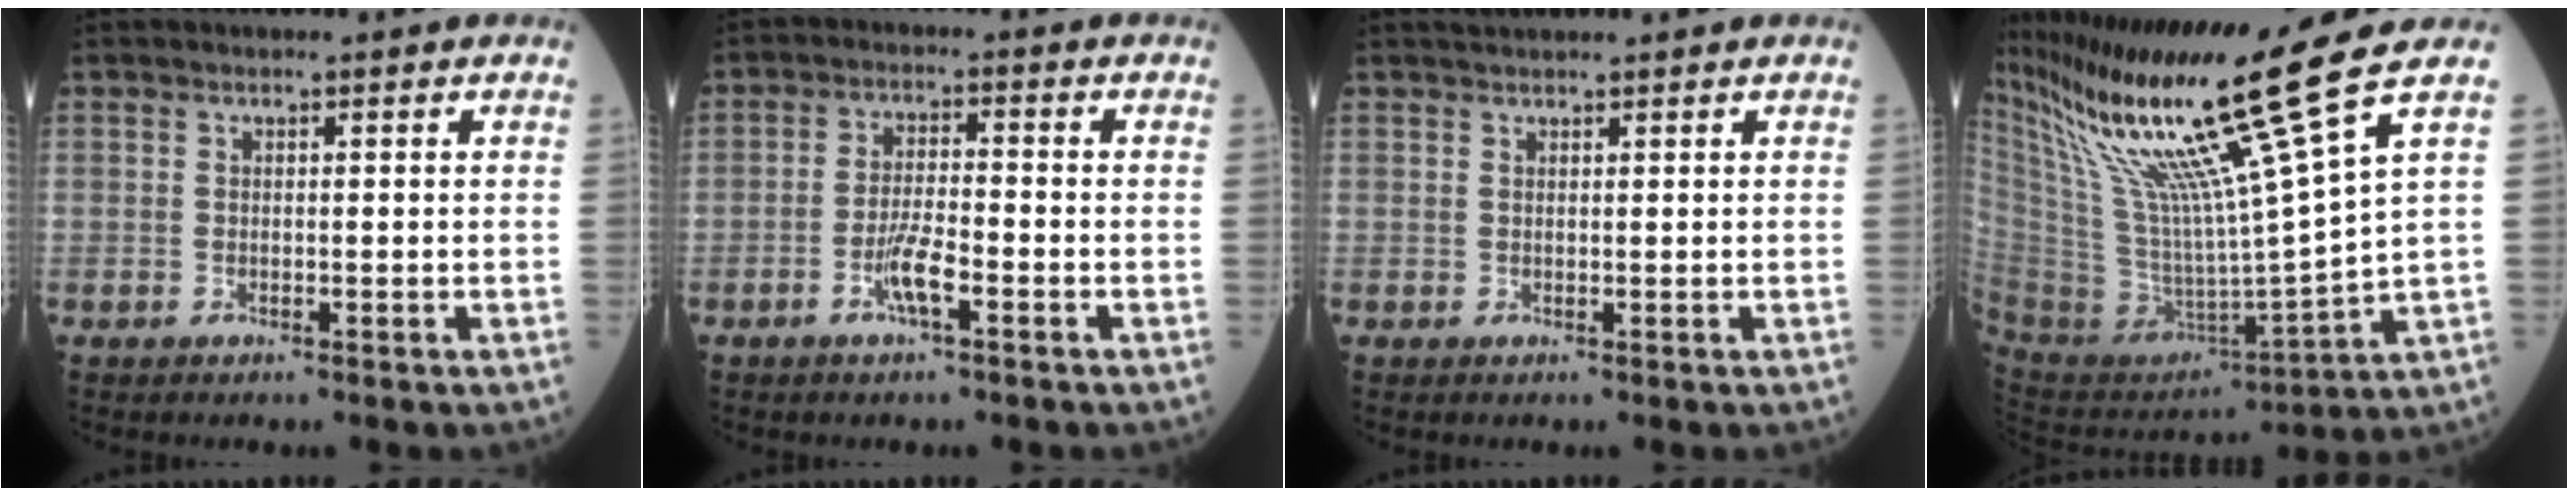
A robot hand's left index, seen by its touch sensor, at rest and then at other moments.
{"total": 4.6, "force": [-2.3, 0.6, 3.9], "torque": [-0.078, -0.004, -0.048]}
{"total": 1.4, "force": [1.4, -0.1, 0.4], "torque": [-0.007, 0.018, 0.030]}
{"total": 21.4, "force": [14.1, -3.6, 15.6], "torque": [-0.283, -0.045, 0.262]}